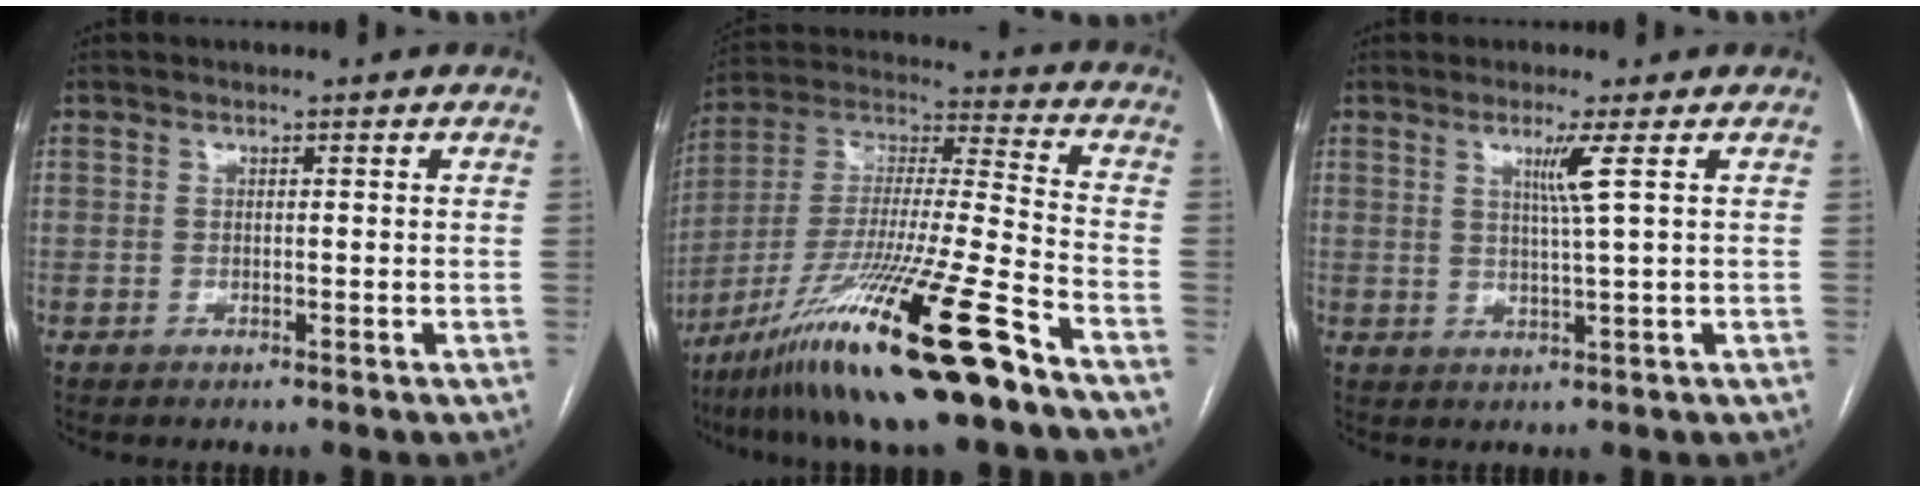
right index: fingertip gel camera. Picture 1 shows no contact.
{"total": 22.4, "force": [-14.6, 0.2, 17.0], "torque": [-0.333, -0.043, -0.270]}
{"total": 3.6, "force": [1.4, -1.3, 3.1], "torque": [-0.062, -0.008, 0.029]}